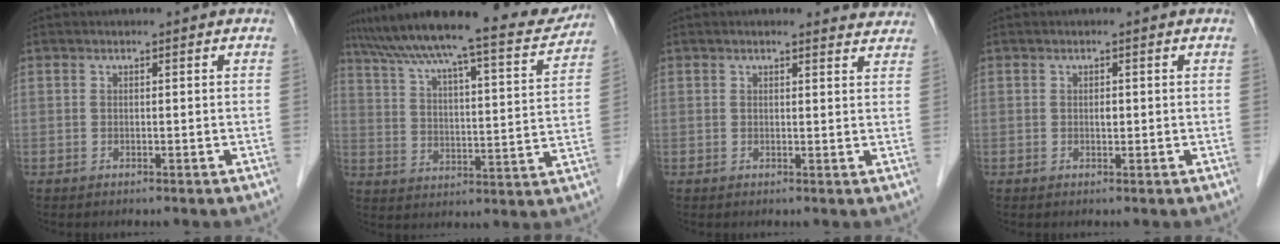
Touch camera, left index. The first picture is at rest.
{"total": 20.9, "force": [18.5, 1.8, 9.6], "torque": [-0.154, -0.021, 0.255]}
{"total": 5.0, "force": [4.7, 1.1, 1.2], "torque": [-0.003, -0.005, 0.032]}
{"total": 0.8, "force": [-0.2, 0.4, 0.7], "torque": [-0.011, -0.003, -0.004]}